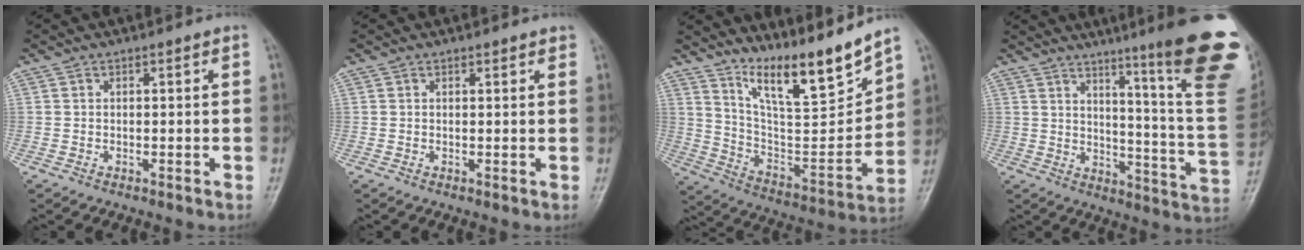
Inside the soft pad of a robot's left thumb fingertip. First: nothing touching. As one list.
[{"total": 1.1, "force": [0.9, 0.4, 0.4], "torque": [0.000, -0.002, 0.009]}, {"total": 16.2, "force": [13.5, 1.9, 8.8], "torque": [-0.117, -0.094, 0.245]}, {"total": 24.6, "force": [13.9, 2.1, 20.1], "torque": [-0.219, -0.084, 0.184]}]